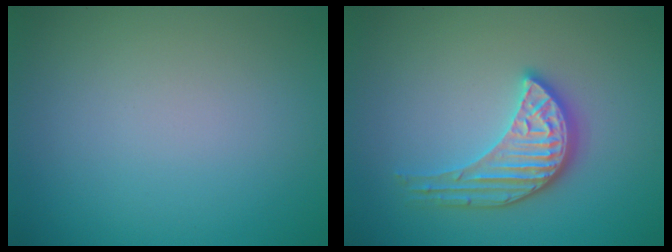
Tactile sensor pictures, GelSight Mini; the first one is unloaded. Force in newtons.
{"total": 3.9, "press": 3.5, "slide": 1.6}